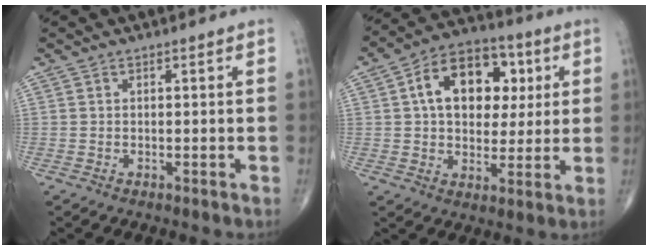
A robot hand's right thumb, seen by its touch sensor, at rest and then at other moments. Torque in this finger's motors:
{"motor_torque": [0.71, 3.44, 0.98, 0.02, 0.08]}